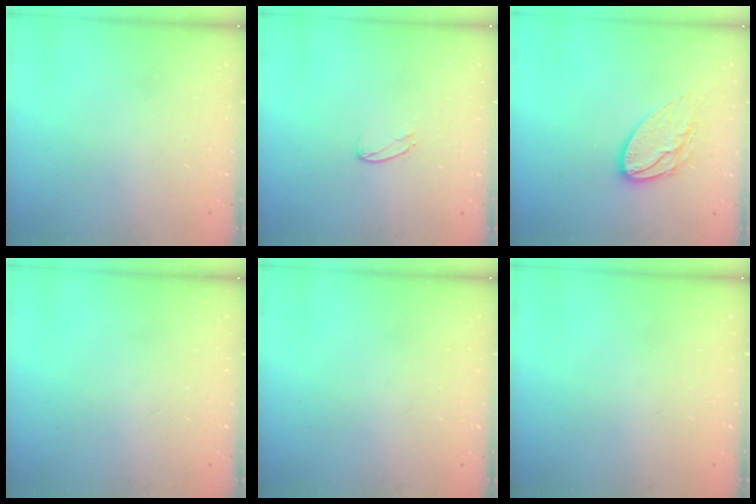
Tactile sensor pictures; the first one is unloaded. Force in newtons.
{"total": 4.0, "press": 4.0, "slide": 0.2}
{"total": 11.2, "press": 11.2, "slide": 0.5}
{"total": 0.0}
{"total": 0.0}
{"total": 0.0}